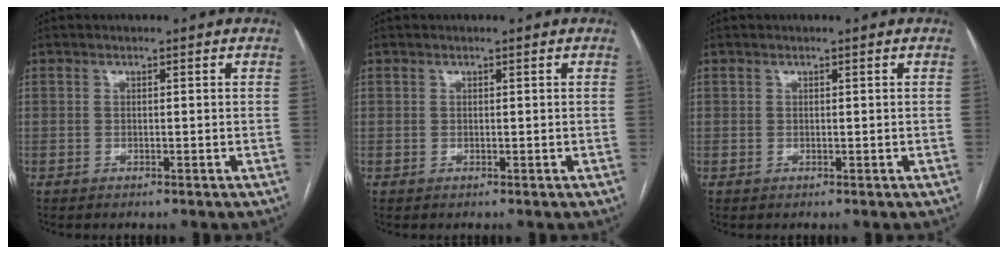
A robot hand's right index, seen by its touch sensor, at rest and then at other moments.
{"total": 0.0}
{"total": 0.0}